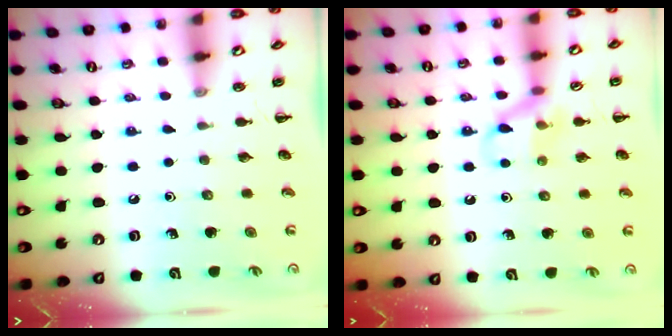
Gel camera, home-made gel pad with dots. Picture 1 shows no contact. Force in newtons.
{"total": 9.6, "press": 9.5, "slide": 1.6}